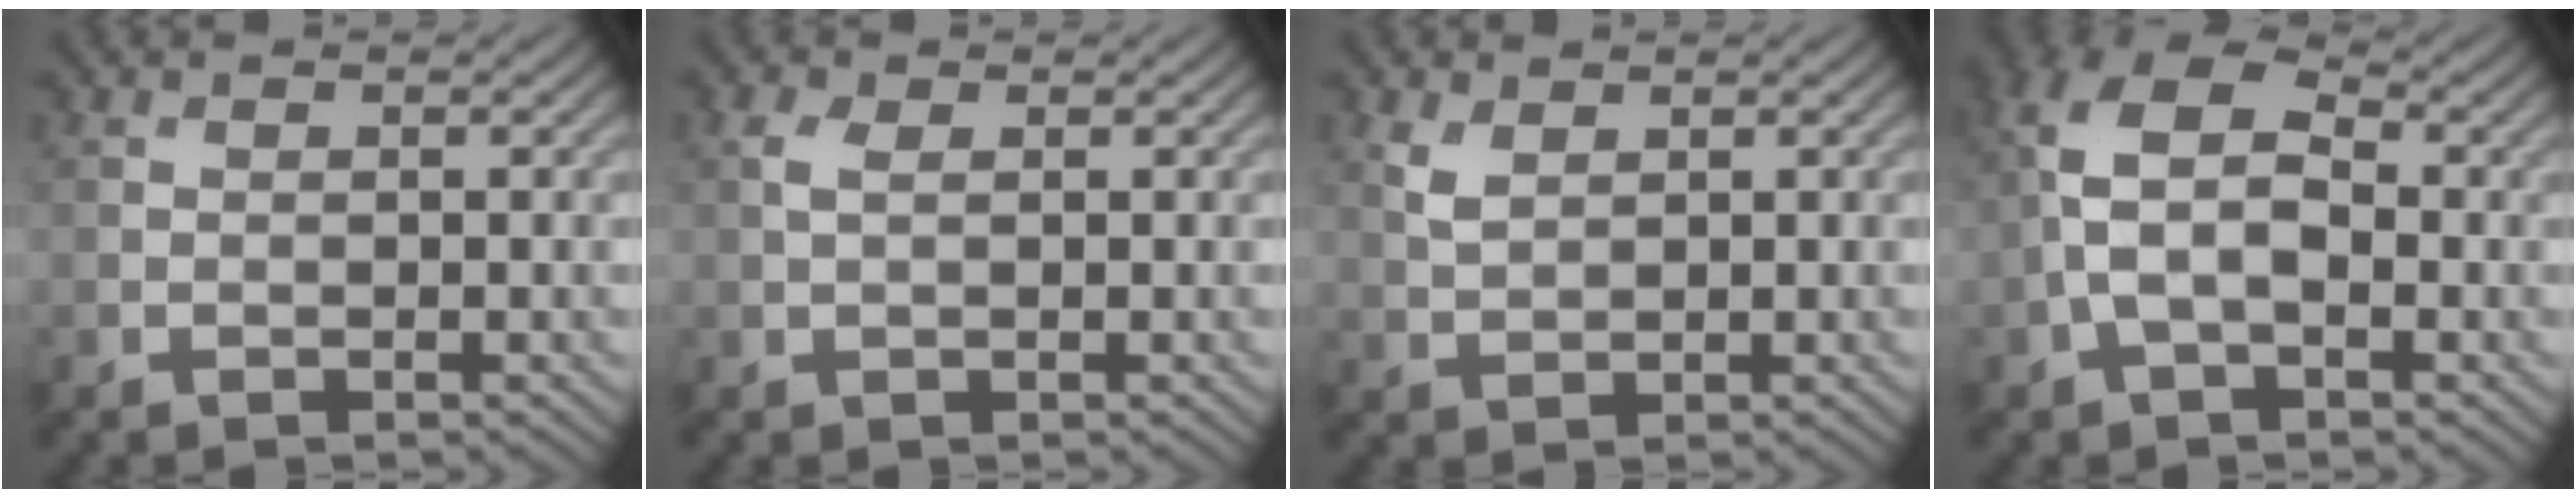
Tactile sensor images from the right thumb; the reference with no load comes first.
{"total": 1.5, "force": [0.5, 0.8, 1.2], "torque": [-0.032, 0.002, 0.006]}
{"total": 2.1, "force": [1.2, 1.0, 1.3], "torque": [-0.039, -0.001, 0.029]}
{"total": 8.3, "force": [-0.8, 4.8, 6.7], "torque": [-0.155, 0.015, -0.029]}